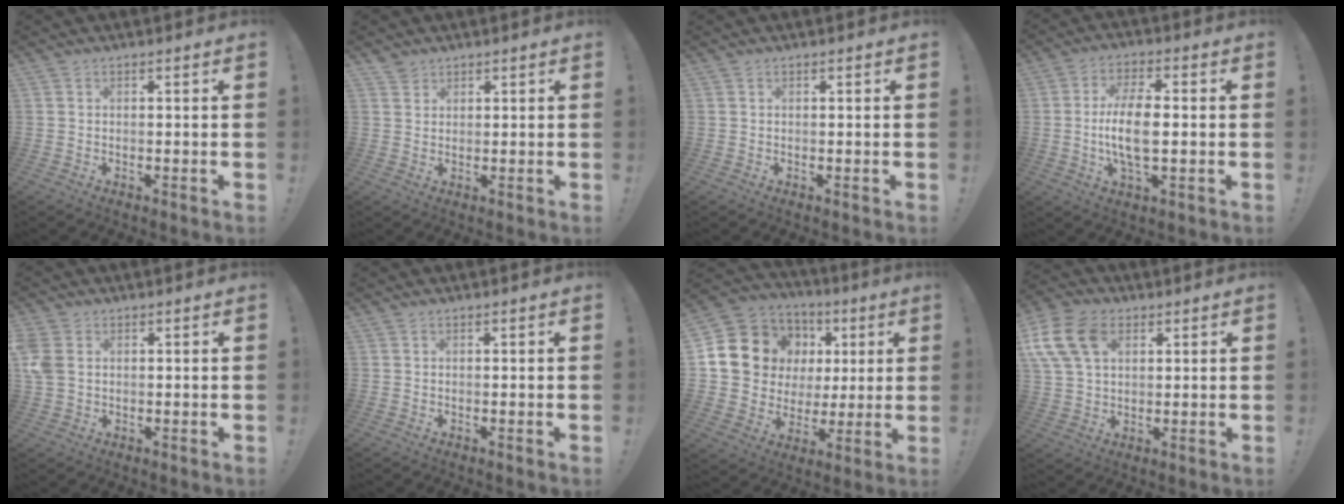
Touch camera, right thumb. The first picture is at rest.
{"total": 2.5, "force": [2.0, 1.5, 0.2], "torque": [-0.001, -0.011, 0.037]}
{"total": 0.0}
{"total": 10.9, "force": [-0.8, 4.1, 10.1], "torque": [-0.205, 0.001, -0.018]}
{"total": 6.3, "force": [1.5, 4.6, 4.1], "torque": [-0.090, -0.001, 0.029]}
{"total": 0.0}
{"total": 13.8, "force": [4.7, 12.1, 4.8], "torque": [-0.072, -0.026, 0.113]}
{"total": 14.4, "force": [5.3, 10.0, 9.0], "torque": [-0.191, -0.012, 0.104]}